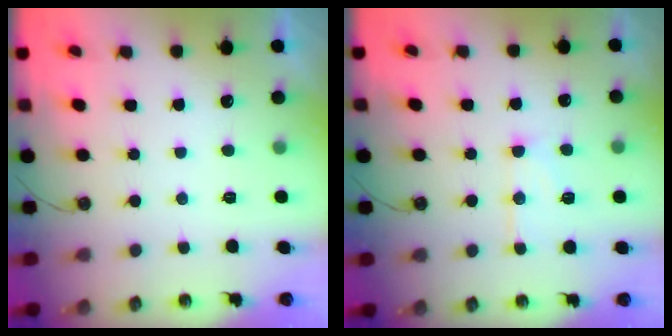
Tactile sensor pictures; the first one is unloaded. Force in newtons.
{"total": 10.0, "press": 10.0, "slide": 0.8}